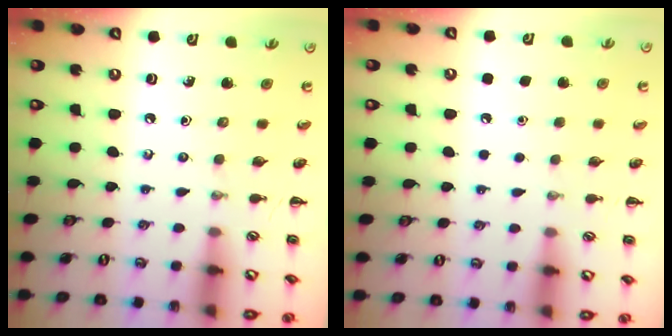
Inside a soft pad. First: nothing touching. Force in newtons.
{"total": 1.7, "press": 1.6, "slide": 0.1}